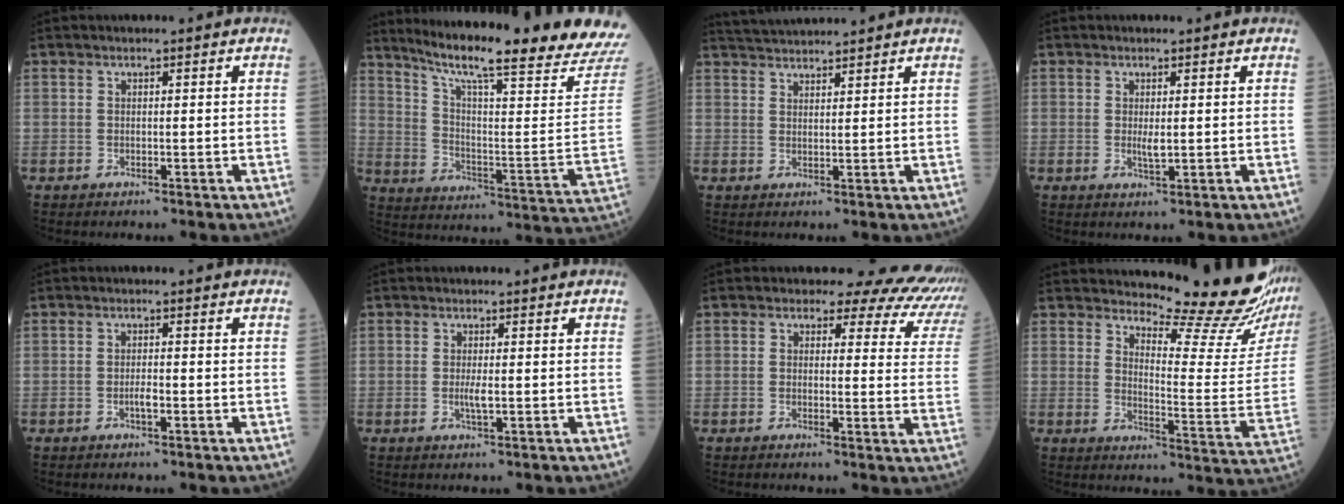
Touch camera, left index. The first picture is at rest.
{"total": 24.6, "force": [21.4, -0.4, 12.3], "torque": [-0.202, -0.087, 0.286]}
{"total": 5.6, "force": [5.5, -0.1, 1.2], "torque": [-0.030, 0.030, 0.094]}
{"total": 1.6, "force": [-0.2, 0.5, 1.5], "torque": [-0.033, -0.009, 0.000]}
{"total": 1.5, "force": [-1.0, 0.3, 1.2], "torque": [-0.025, -0.004, -0.018]}
{"total": 1.7, "force": [-0.5, 0.3, 1.6], "torque": [-0.038, -0.007, -0.008]}
{"total": 12.6, "force": [11.2, 4.7, 3.3], "torque": [-0.012, -0.038, 0.082]}
{"total": 18.7, "force": [17.7, 0.1, 6.0], "torque": [-0.088, -0.139, 0.206]}